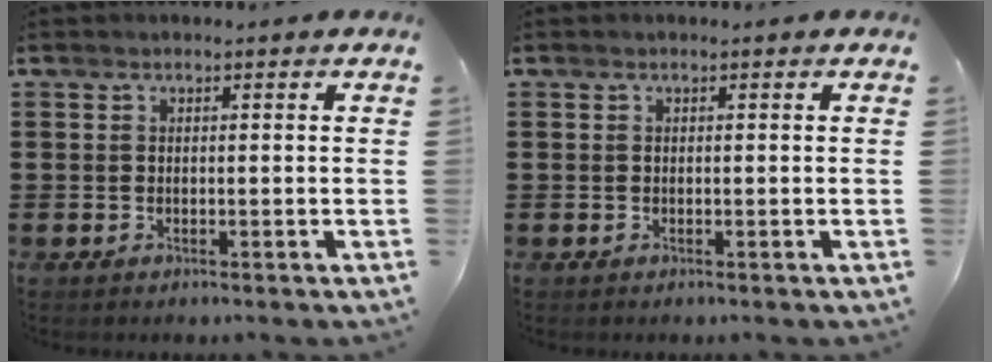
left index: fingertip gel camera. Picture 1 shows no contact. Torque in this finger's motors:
{"motor_torque": [-0.02, 0.00, 0.05, 0.00]}